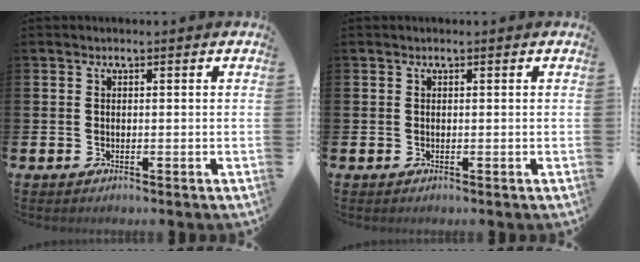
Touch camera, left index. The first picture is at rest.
{"total": 0.0}